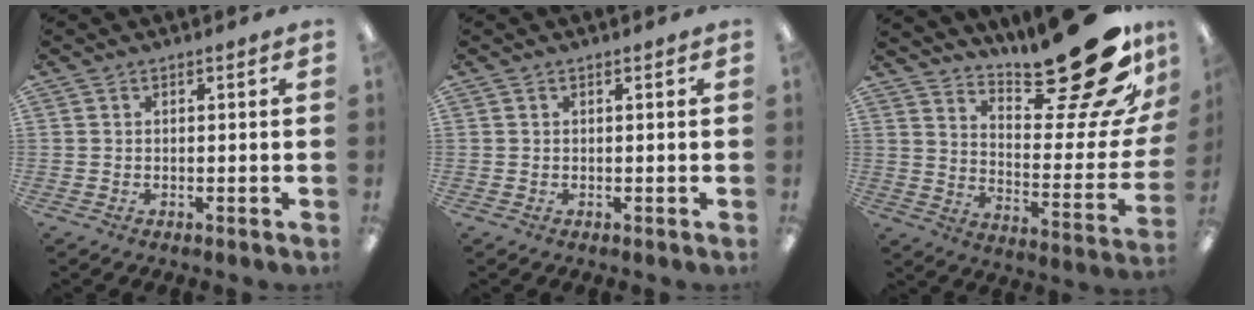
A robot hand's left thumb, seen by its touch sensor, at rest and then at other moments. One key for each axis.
{"total": 0.0}
{"total": 26.8, "fx": 19.3, "fy": 7.9, "fz": 16.9, "tx": -0.192, "ty": -0.146, "tz": 0.308}